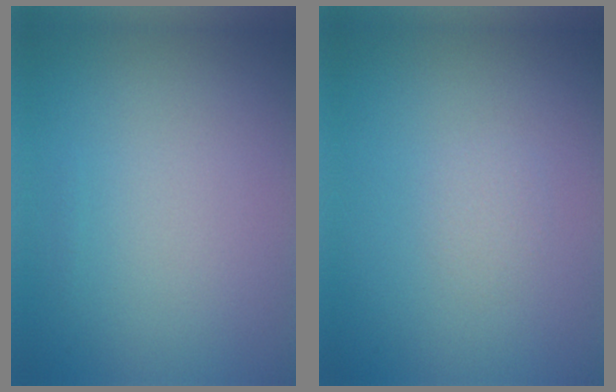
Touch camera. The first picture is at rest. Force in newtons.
{"total": 0.6, "press": 0.6, "slide": 0.1}